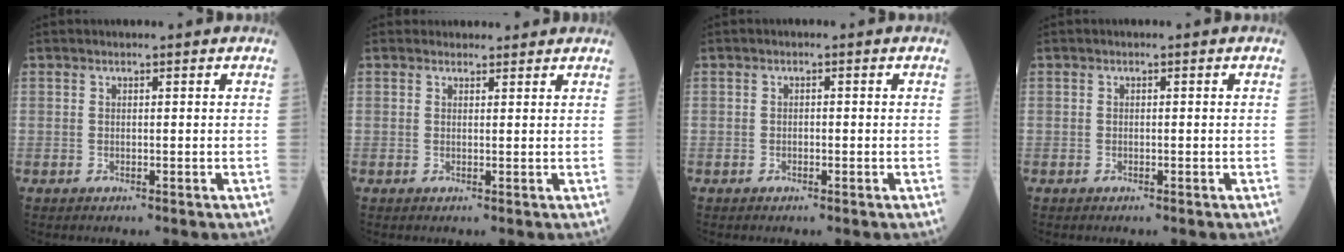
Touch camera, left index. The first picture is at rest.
{"total": 2.6, "force": [2.4, 0.9, 0.0], "torque": [0.000, 0.011, 0.029]}
{"total": 0.5, "force": [-0.4, 0.2, 0.2], "torque": [0.000, -0.001, -0.011]}
{"total": 0.0}